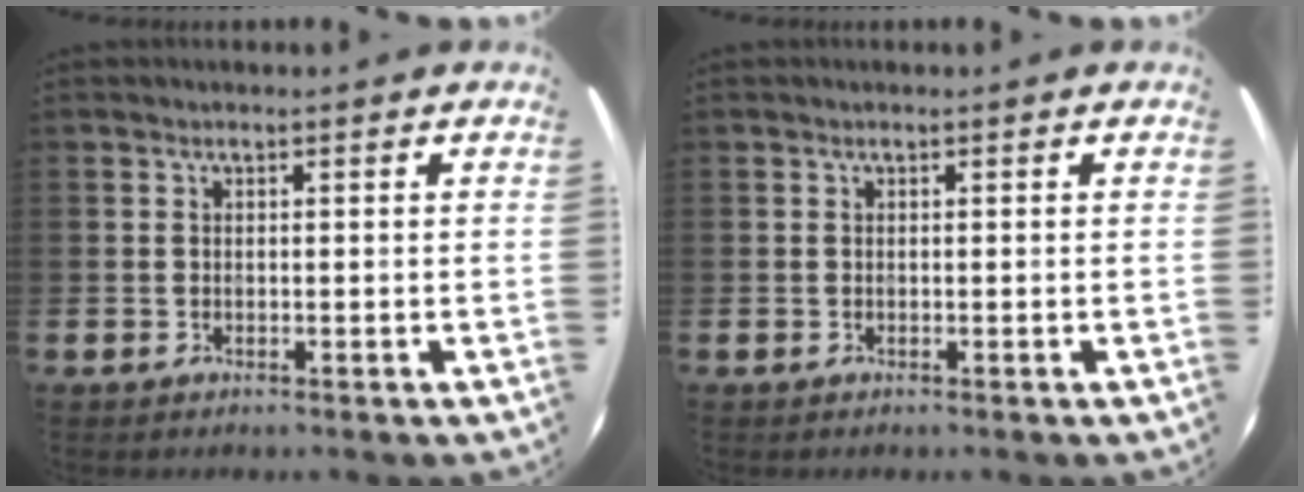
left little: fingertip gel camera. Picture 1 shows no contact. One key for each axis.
{"total": 0.0}